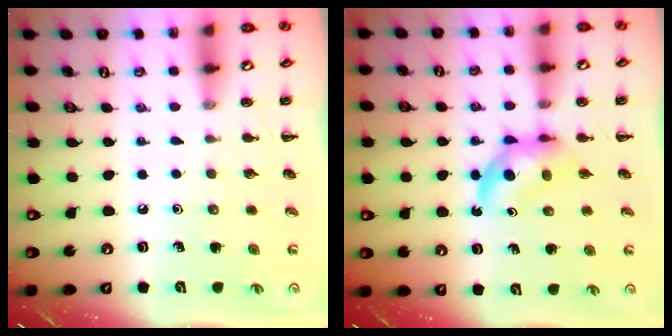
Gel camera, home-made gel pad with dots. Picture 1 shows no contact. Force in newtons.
{"total": 4.8, "press": 4.7, "slide": 1.1}